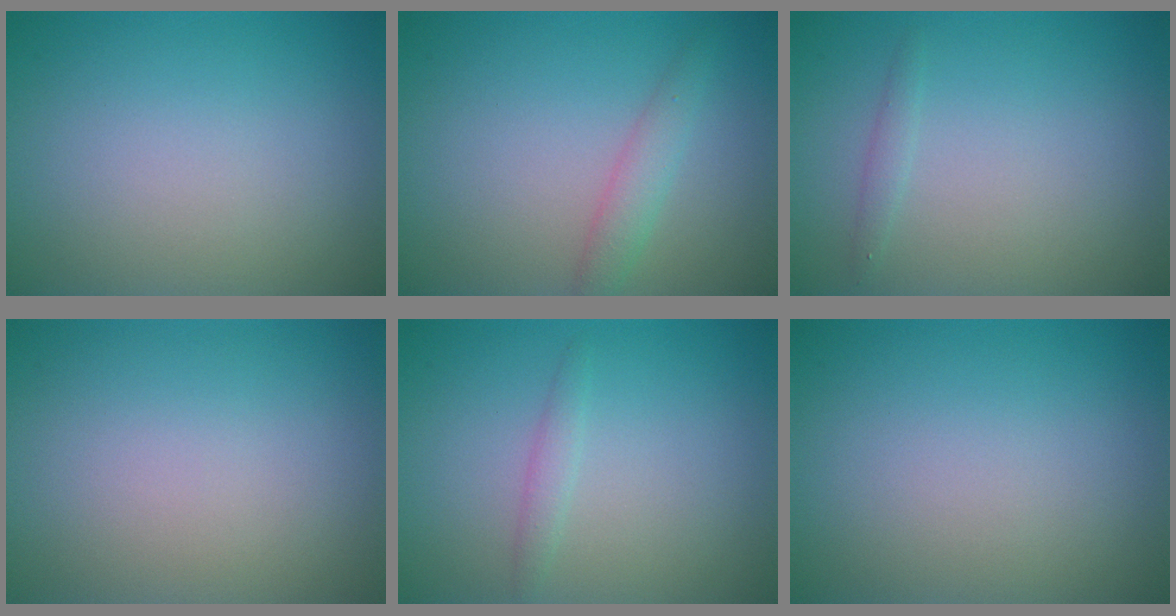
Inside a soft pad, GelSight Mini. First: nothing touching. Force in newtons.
{"total": 1.9, "press": 1.9, "slide": 0.1}
{"total": 0.8, "press": 0.8, "slide": 0.1}
{"total": 0.0}
{"total": 1.0, "press": 1.0, "slide": 0.1}
{"total": 0.0}